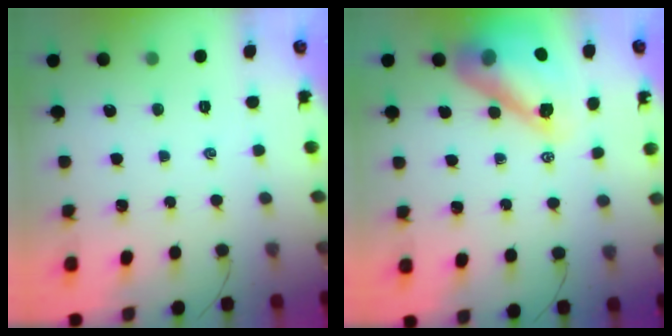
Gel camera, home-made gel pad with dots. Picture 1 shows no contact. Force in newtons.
{"total": 15.6, "press": 15.0, "slide": 4.3}